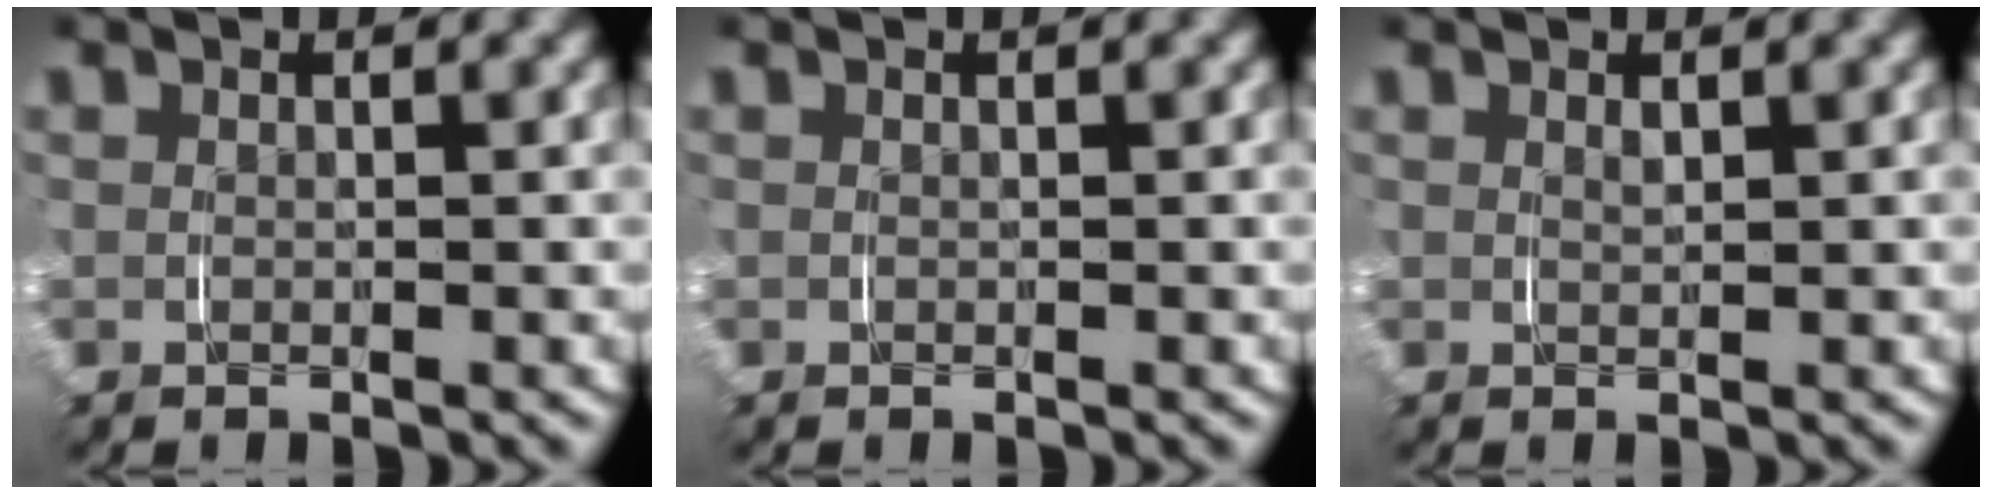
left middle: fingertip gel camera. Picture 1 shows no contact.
{"total": 0.0}
{"total": 0.6, "force": [0.5, 0.0, 0.4], "torque": [-0.004, -0.001, 0.010]}